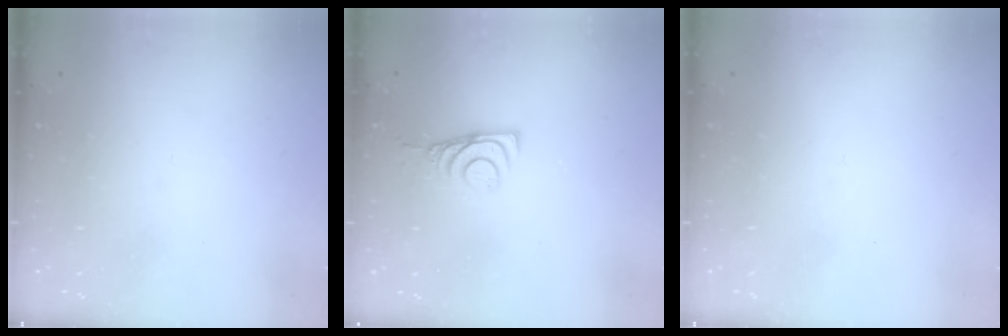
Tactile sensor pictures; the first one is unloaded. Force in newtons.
{"total": 6.7, "press": 6.7, "slide": 0.6}
{"total": 1.7, "press": 1.7, "slide": 0.1}